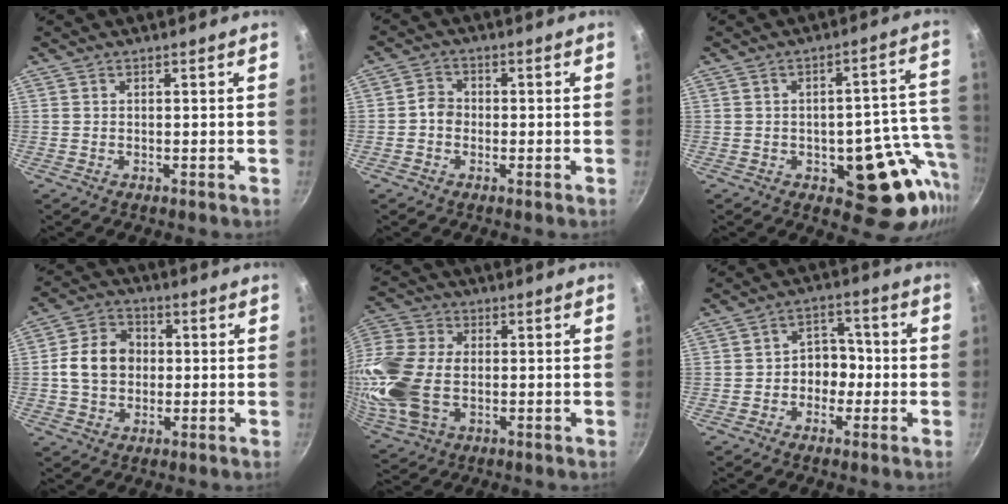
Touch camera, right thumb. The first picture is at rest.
{"total": 3.3, "force": [-0.8, 2.8, 1.5], "torque": [-0.009, 0.018, -0.021]}
{"total": 15.7, "force": [-3.7, 8.2, 12.8], "torque": [-0.095, 0.024, -0.041]}
{"total": 9.7, "force": [0.2, 7.8, 5.7], "torque": [-0.078, 0.018, -0.009]}
{"total": 19.6, "force": [-1.3, 13.2, 14.4], "torque": [-0.322, 0.017, -0.026]}
{"total": 6.4, "force": [-1.4, 5.1, 3.5], "torque": [0.002, 0.027, -0.031]}